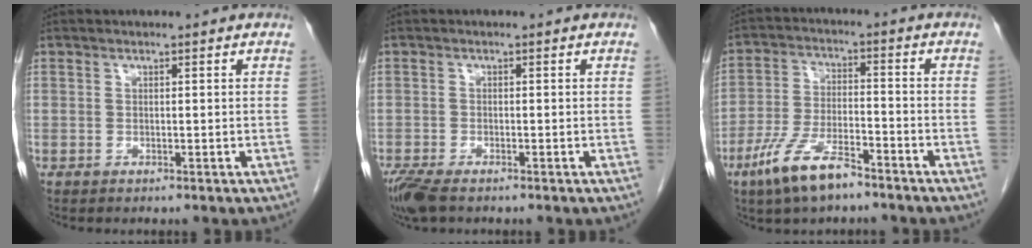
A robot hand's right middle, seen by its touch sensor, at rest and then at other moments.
{"total": 4.5, "force": [-3.3, 1.3, 2.7], "torque": [-0.060, -0.013, -0.062]}
{"total": 9.5, "force": [-6.5, 2.5, 6.5], "torque": [-0.135, -0.009, -0.122]}